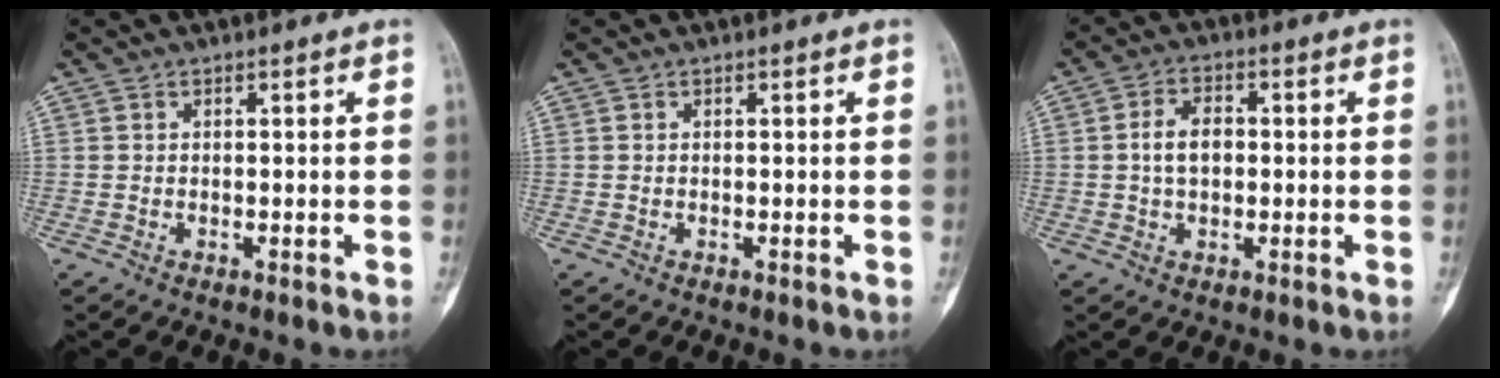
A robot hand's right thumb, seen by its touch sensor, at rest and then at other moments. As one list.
[{"total": 0.0}, {"total": 5.5, "force": [0.2, 3.6, 4.2], "torque": [-0.073, 0.013, 0.000]}]